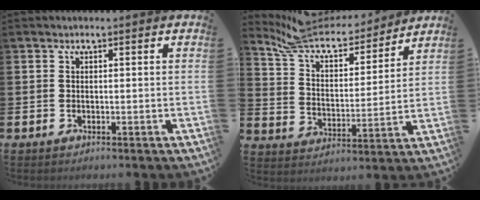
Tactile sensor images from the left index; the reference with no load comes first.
{"total": 9.1, "force": [8.4, 2.9, 2.0], "torque": [-0.082, -0.066, 0.147]}